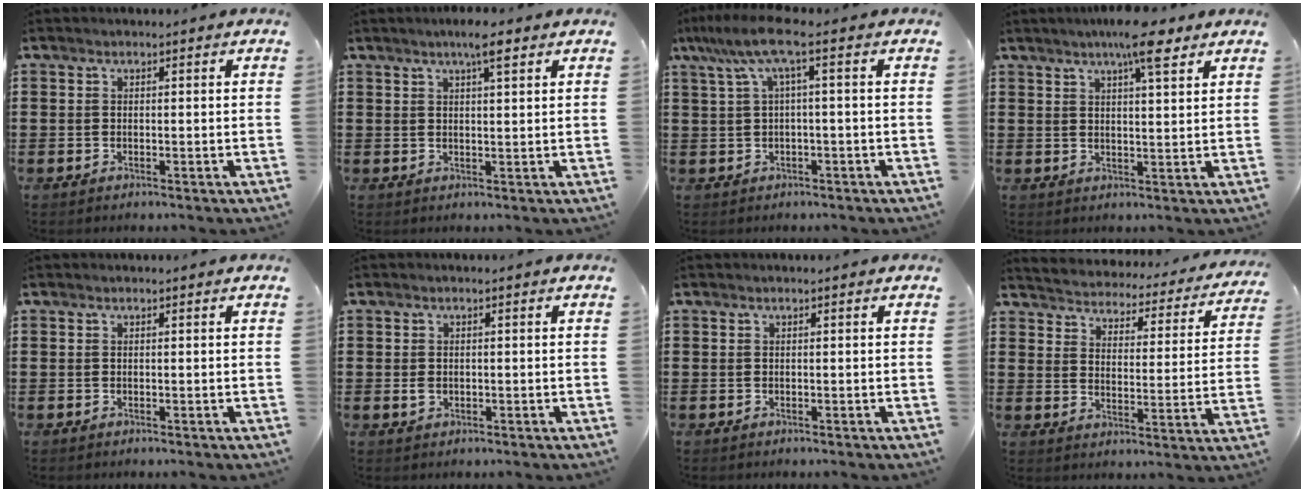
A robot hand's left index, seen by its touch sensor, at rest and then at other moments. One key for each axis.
{"total": 4.5, "fx": 3.0, "fy": 0.9, "fz": 3.3, "tx": -0.054, "ty": 0.000, "tz": 0.047}
{"total": 6.5, "fx": 1.8, "fy": 0.5, "fz": 6.2, "tx": -0.138, "ty": -0.008, "tz": 0.024}
{"total": 7.6, "fx": 5.2, "fy": 1.3, "fz": 5.4, "tx": -0.093, "ty": -0.008, "tz": 0.084}
{"total": 0.0}
{"total": 1.2, "fx": -0.1, "fy": 0.9, "fz": 0.7, "tx": -0.017, "ty": 0.005, "tz": -0.004}
{"total": 0.0}
{"total": 3.0, "fx": 3.0, "fy": 0.0, "fz": -0.2, "tx": -0.018, "ty": -0.034, "tz": 0.043}